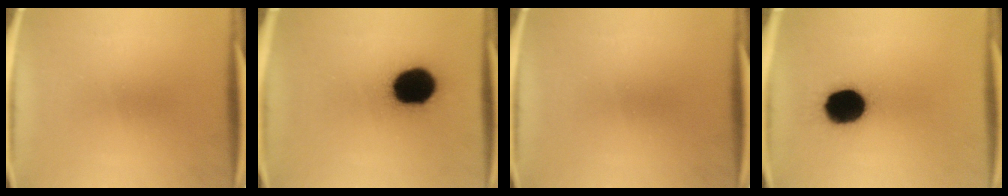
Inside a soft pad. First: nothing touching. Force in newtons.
{"total": 17.5}
{"total": 0.0}
{"total": 15.7}